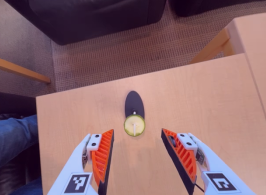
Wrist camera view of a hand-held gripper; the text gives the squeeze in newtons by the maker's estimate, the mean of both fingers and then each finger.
{"total": 0.5, "left": 0.6, "right": 0.4}